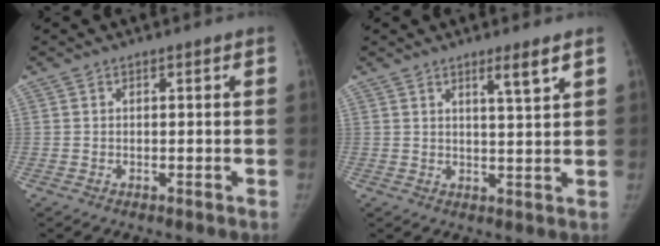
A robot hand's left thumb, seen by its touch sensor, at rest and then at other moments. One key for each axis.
{"total": 4.1, "fx": 2.6, "fy": -0.1, "fz": 3.2, "tx": -0.051, "ty": -0.025, "tz": 0.045}